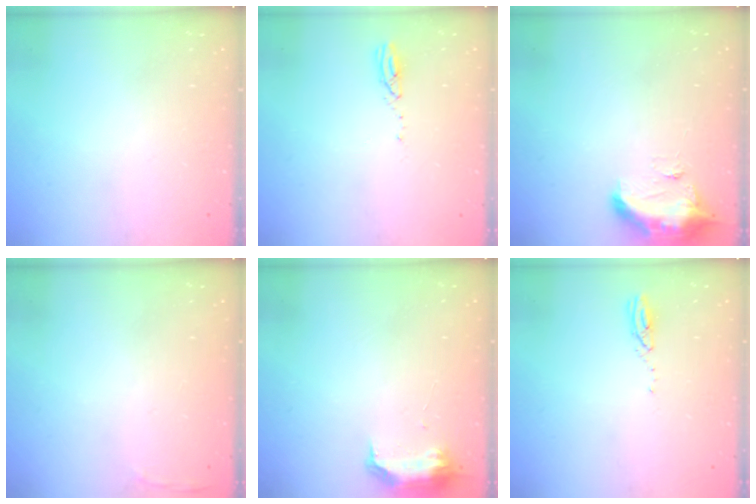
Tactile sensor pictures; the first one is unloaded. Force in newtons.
{"total": 3.1, "press": 3.1, "slide": 0.3}
{"total": 9.6, "press": 9.6, "slide": 0.6}
{"total": 2.8, "press": 2.6, "slide": 0.9}
{"total": 8.5, "press": 8.4, "slide": 0.9}
{"total": 3.0, "press": 3.0, "slide": 0.1}